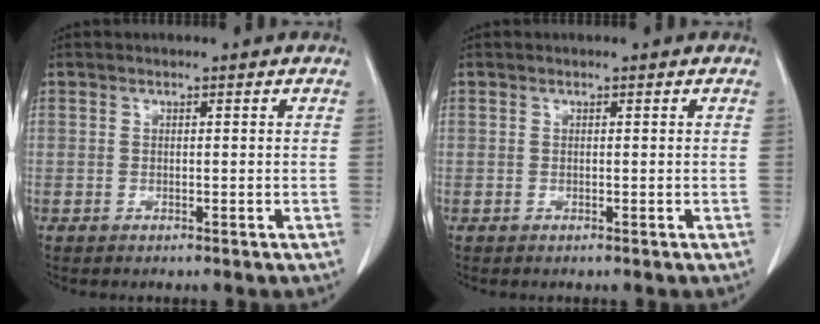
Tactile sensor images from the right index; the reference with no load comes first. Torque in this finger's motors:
{"motor_torque": [-0.24, 0.12, -0.04, -0.01]}